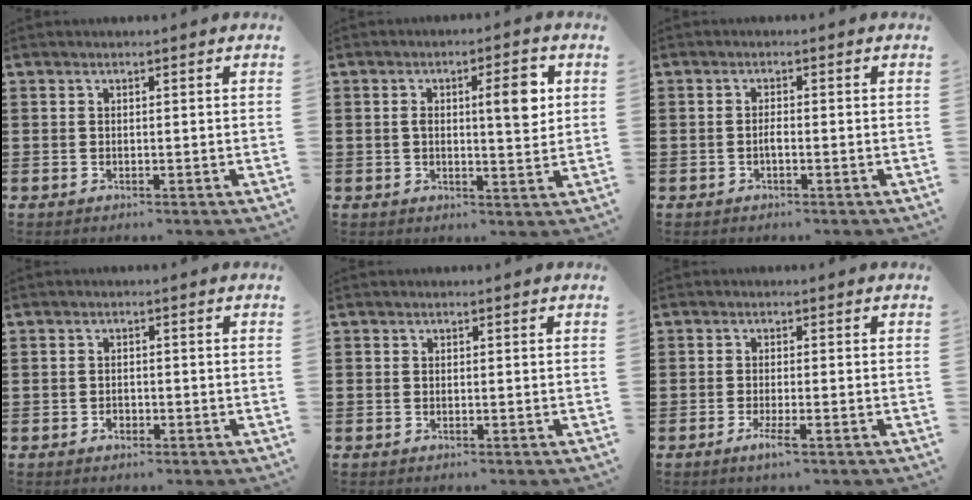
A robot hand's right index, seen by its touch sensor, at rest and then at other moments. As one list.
[{"total": 5.9, "force": [1.3, 1.7, 5.5], "torque": [-0.084, -0.001, 0.013]}, {"total": 1.2, "force": [-0.5, 0.1, 1.2], "torque": [-0.025, -0.005, -0.007]}, {"total": 1.1, "force": [-0.6, 0.8, 0.2], "torque": [-0.007, 0.000, -0.013]}, {"total": 0.0}, {"total": 2.6, "force": [-1.5, 0.1, 2.1], "torque": [-0.049, -0.012, -0.029]}]